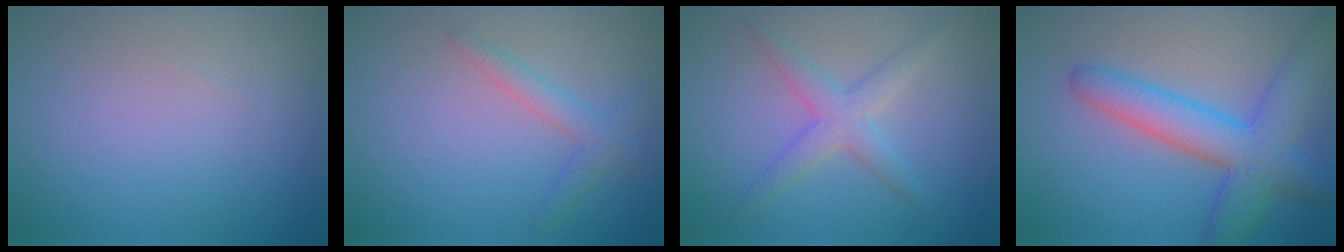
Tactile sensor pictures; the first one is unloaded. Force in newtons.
{"total": 2.0, "press": 2.0, "slide": 0.1}
{"total": 2.8, "press": 2.8, "slide": 0.1}
{"total": 6.8, "press": 6.8, "slide": 0.1}